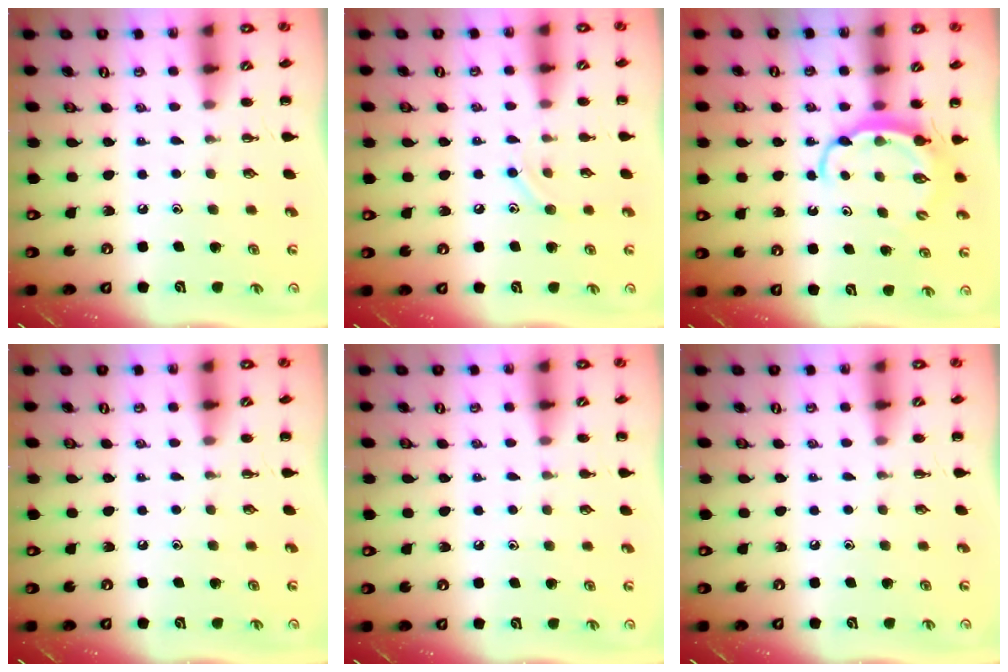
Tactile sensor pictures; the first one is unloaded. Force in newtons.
{"total": 7.2, "press": 7.1, "slide": 1.4}
{"total": 5.8, "press": 5.8, "slide": 0.3}
{"total": 0.0}
{"total": 3.8, "press": 3.5, "slide": 1.3}
{"total": 0.0}